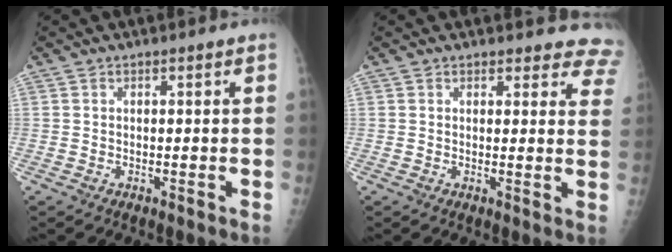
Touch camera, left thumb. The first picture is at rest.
{"total": 8.7, "force": [8.0, 3.4, 1.1], "torque": [0.046, -0.035, 0.054]}